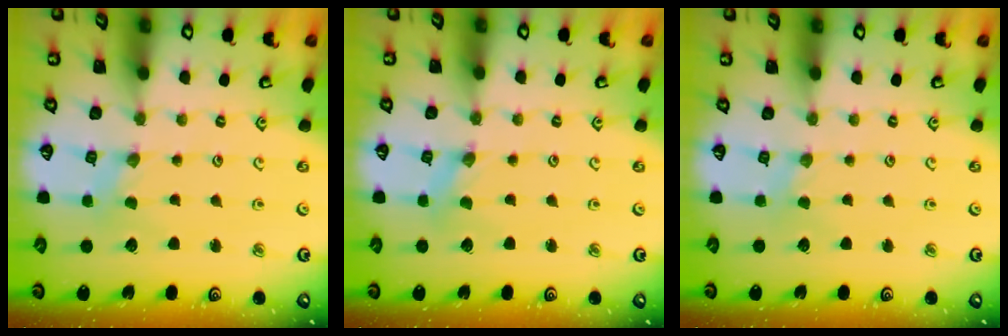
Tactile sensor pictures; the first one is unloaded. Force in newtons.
{"total": 1.1, "press": 1.1, "slide": 0.1}
{"total": 0.5, "press": 0.5, "slide": 0.2}